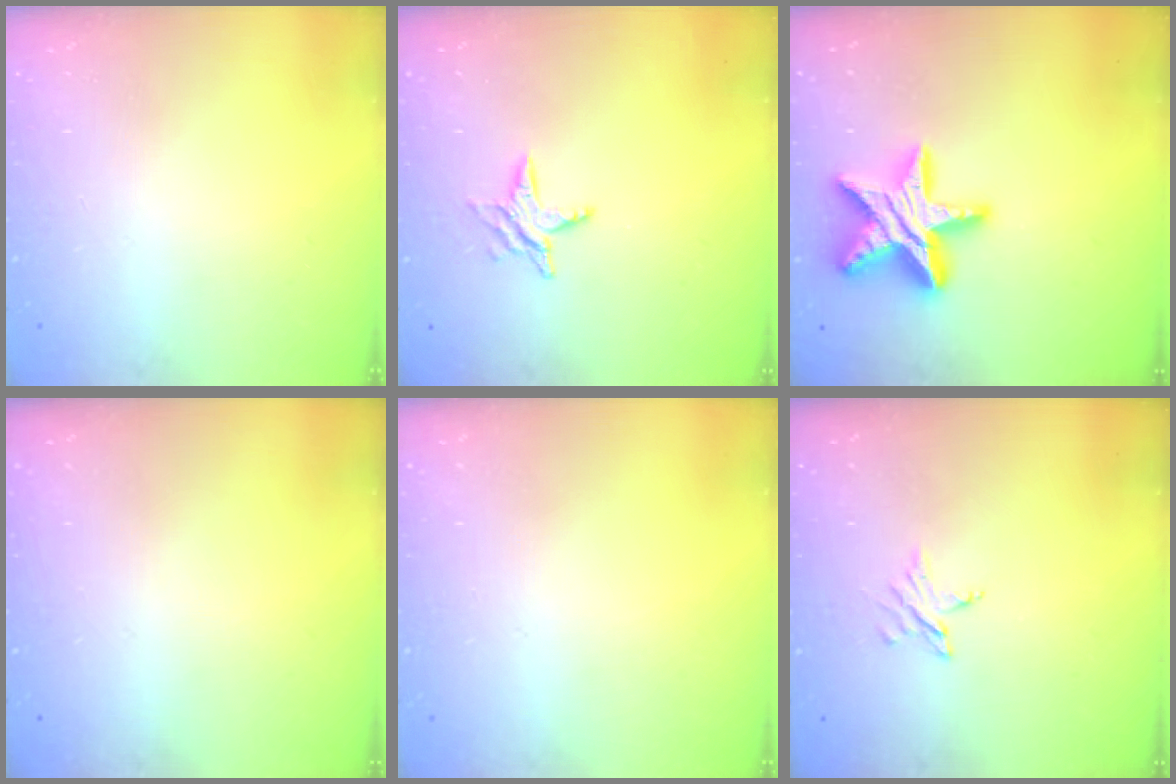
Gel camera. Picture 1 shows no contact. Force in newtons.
{"total": 5.2, "press": 5.1, "slide": 0.5}
{"total": 19.2, "press": 19.1, "slide": 1.6}
{"total": 0.0}
{"total": 0.0}
{"total": 3.0, "press": 3.0, "slide": 0.3}